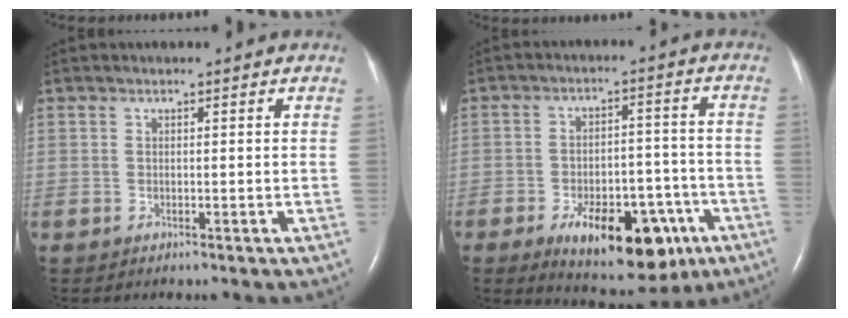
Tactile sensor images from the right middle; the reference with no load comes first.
{"total": 15.0, "force": [-7.9, 6.7, 10.9], "torque": [-0.147, 0.006, -0.103]}